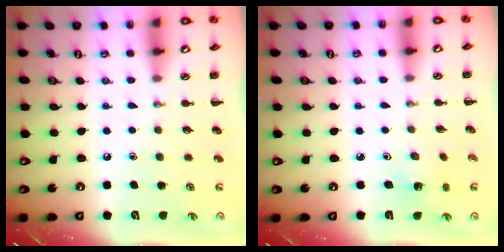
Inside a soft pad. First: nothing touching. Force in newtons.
{"total": 1.5, "press": 1.4, "slide": 0.5}